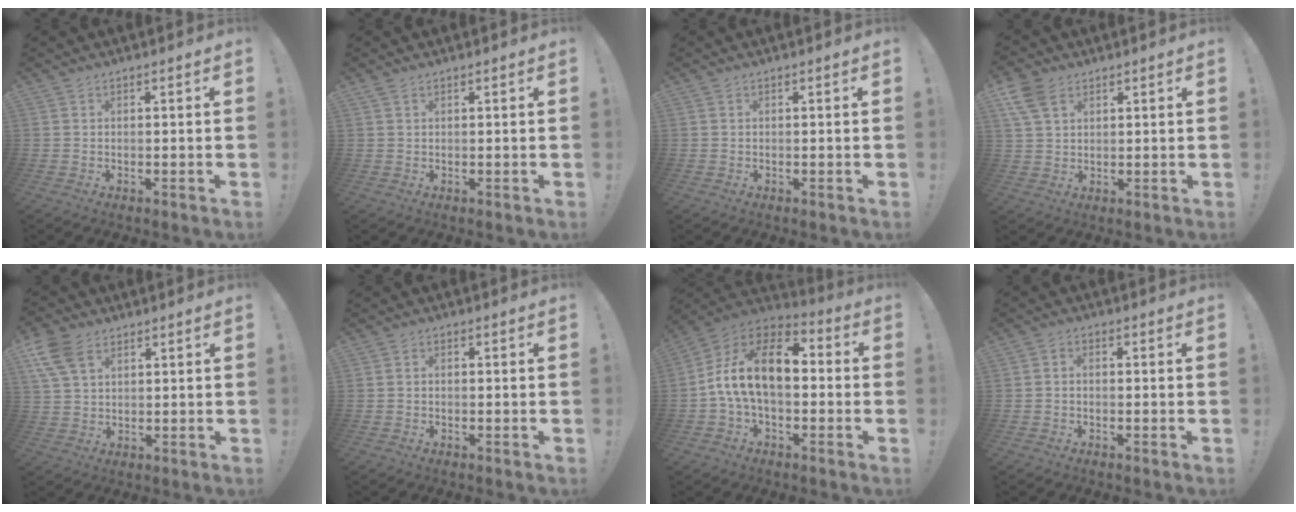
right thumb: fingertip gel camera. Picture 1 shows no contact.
{"total": 0.8, "force": [0.7, 0.2, 0.5], "torque": [-0.010, 0.001, 0.013]}
{"total": 0.0}
{"total": 8.7, "force": [4.3, 6.1, 4.5], "torque": [-0.088, -0.008, 0.088]}
{"total": 9.8, "force": [4.7, 6.6, 5.6], "torque": [-0.113, -0.010, 0.094]}
{"total": 1.1, "force": [-0.8, 0.6, 0.5], "torque": [-0.008, 0.003, -0.014]}
{"total": 17.2, "force": [1.5, 10.0, 13.9], "torque": [-0.244, 0.013, 0.031]}
{"total": 1.7, "force": [-1.2, 0.9, 0.9], "torque": [-0.014, 0.007, -0.022]}